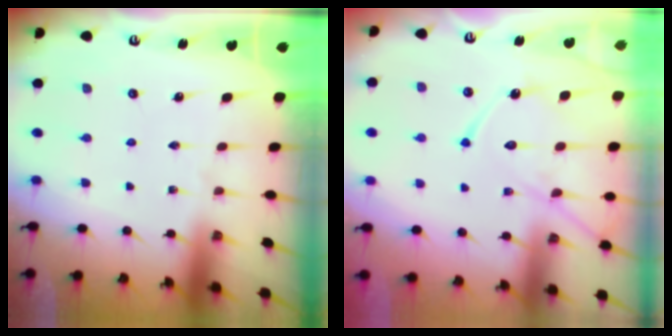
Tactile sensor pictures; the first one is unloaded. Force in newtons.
{"total": 13.5, "press": 13.4, "slide": 1.3}